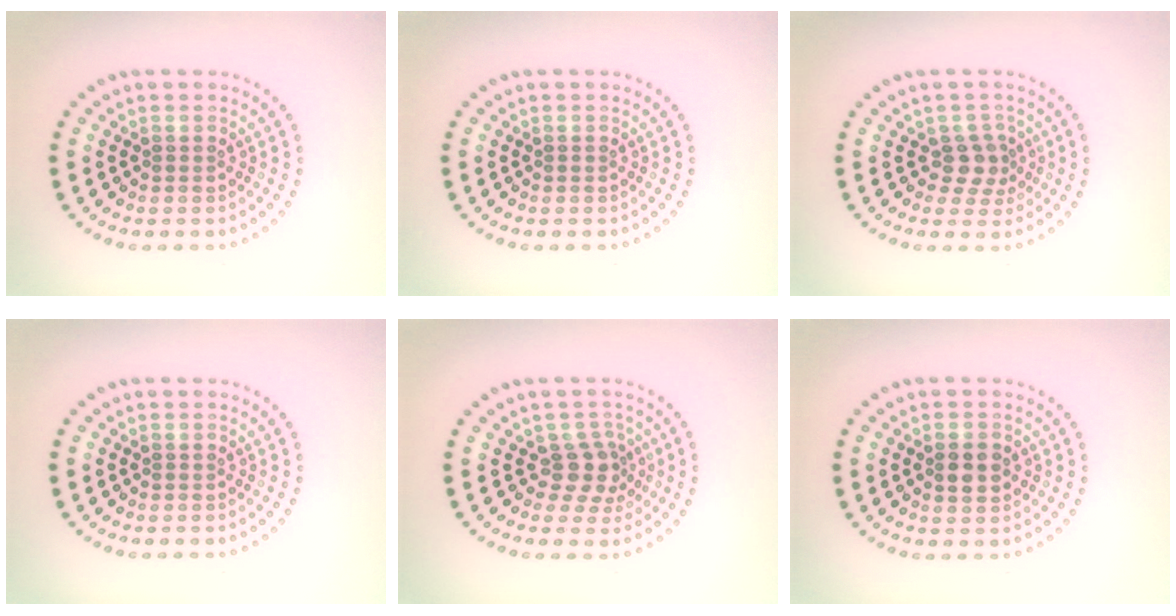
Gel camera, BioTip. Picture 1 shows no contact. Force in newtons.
{"total": 0.0}
{"total": 2.5, "press": 1.9, "slide": 1.6}
{"total": 0.0}
{"total": 2.7, "press": 2.0, "slide": 1.8}
{"total": 2.2, "press": 2.2, "slide": 0.0}